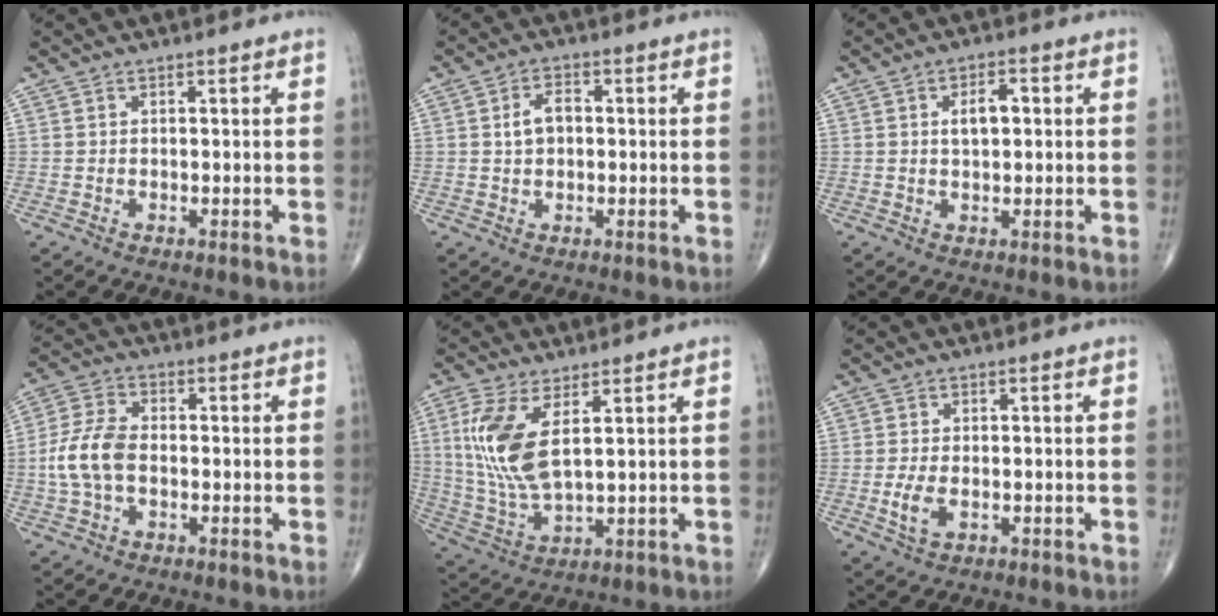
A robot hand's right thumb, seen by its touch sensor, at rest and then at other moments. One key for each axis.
{"total": 4.4, "fx": 0.3, "fy": 2.9, "fz": 3.3, "tx": -0.059, "ty": 0.014, "tz": 0.003}
{"total": 4.7, "fx": 0.7, "fy": 2.5, "fz": 3.9, "tx": -0.062, "ty": 0.006, "tz": 0.011}
{"total": 8.8, "fx": -1.2, "fy": 5.4, "fz": 6.9, "tx": -0.150, "ty": 0.022, "tz": -0.029}
{"total": 12.4, "fx": 3.6, "fy": 4.9, "fz": 10.8, "tx": -0.247, "ty": -0.017, "tz": 0.084}
{"total": 4.2, "fx": -1.0, "fy": 2.4, "fz": 3.3, "tx": -0.071, "ty": -0.005, "tz": -0.016}